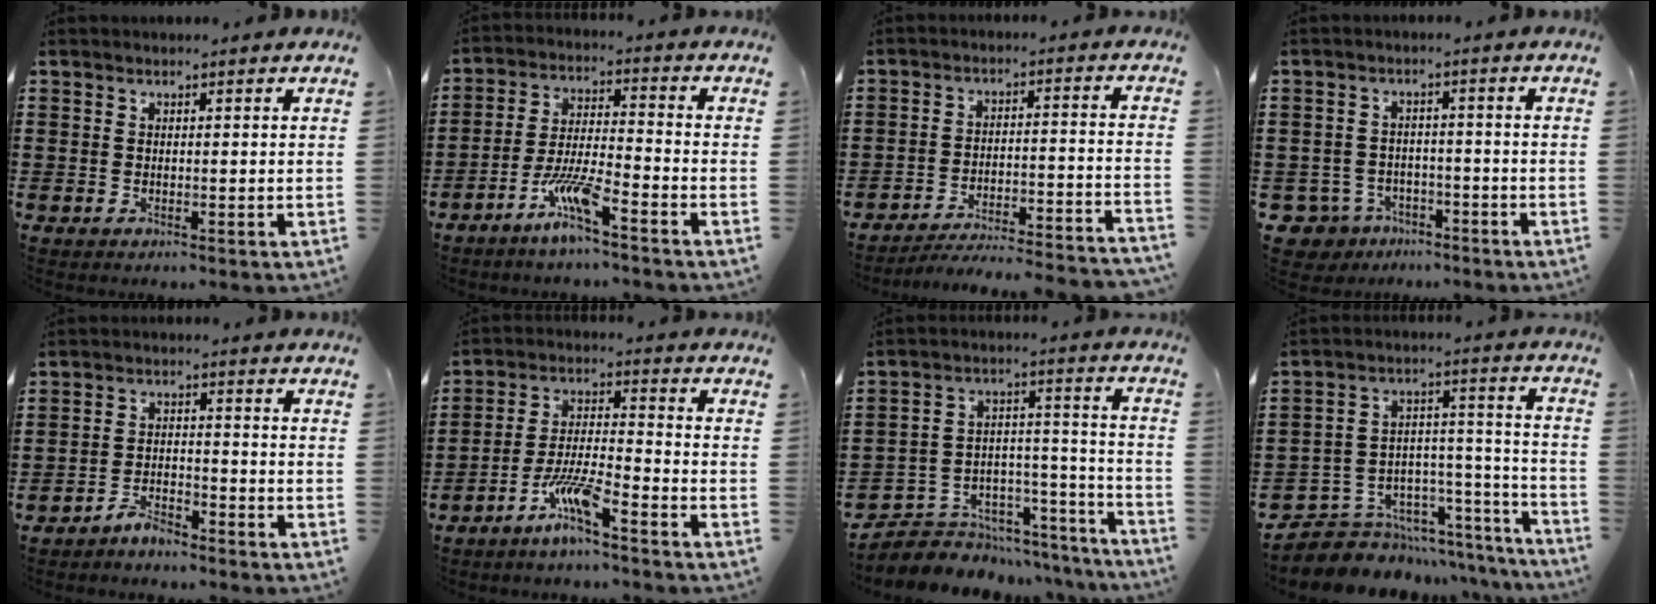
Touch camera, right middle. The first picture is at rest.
{"total": 7.3, "force": [-5.1, 0.6, 5.2], "torque": [-0.118, -0.012, -0.099]}
{"total": 4.9, "force": [-4.6, -0.2, 1.6], "torque": [-0.038, -0.013, -0.096]}
{"total": 3.7, "force": [-3.2, 1.7, 0.7], "torque": [-0.043, -0.003, -0.072]}
{"total": 3.3, "force": [-3.2, 0.2, 0.5], "torque": [-0.014, 0.003, -0.067]}
{"total": 7.1, "force": [-5.1, 0.4, 4.9], "torque": [-0.107, -0.010, -0.100]}
{"total": 4.8, "force": [-3.8, 2.8, 0.3], "torque": [-0.015, 0.005, -0.075]}
{"total": 5.4, "force": [-4.2, 3.5, 0.1], "torque": [-0.013, -0.006, -0.076]}